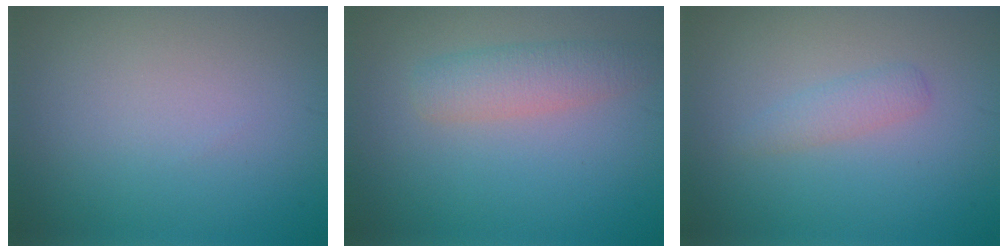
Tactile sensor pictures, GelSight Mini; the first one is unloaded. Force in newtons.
{"total": 3.0, "press": 3.0, "slide": 0.1}
{"total": 1.4, "press": 1.4, "slide": 0.0}